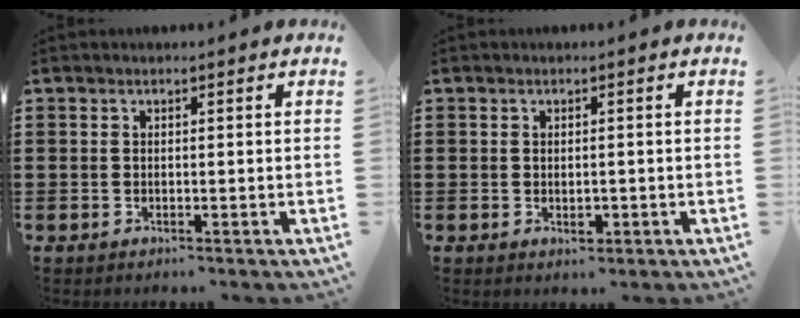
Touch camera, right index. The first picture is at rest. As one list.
[{"total": 1.6, "force": [-0.2, 0.8, 1.4], "torque": [-0.026, 0.001, -0.004]}]